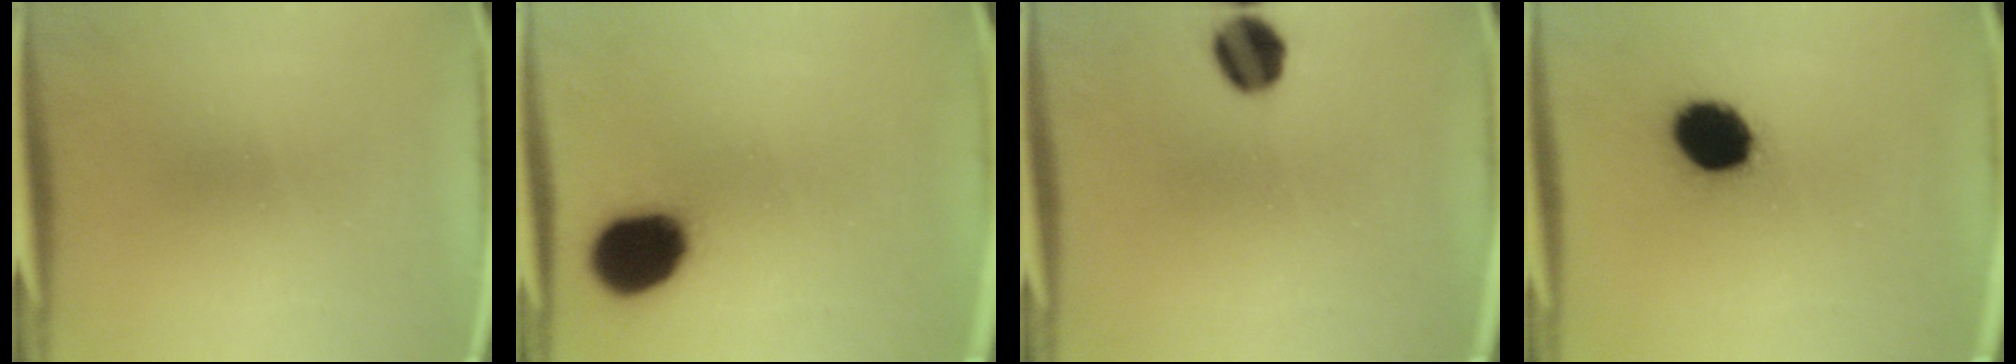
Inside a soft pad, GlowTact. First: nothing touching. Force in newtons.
{"total": 13.8}
{"total": 8.1}
{"total": 14.0}